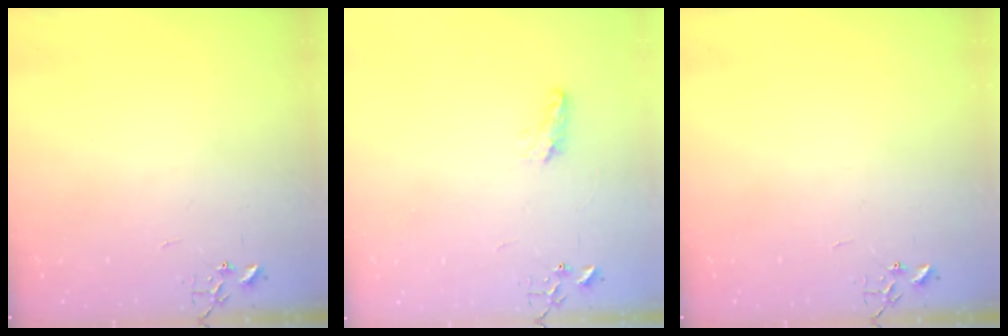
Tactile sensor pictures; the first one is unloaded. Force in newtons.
{"total": 6.5, "press": 6.4, "slide": 0.7}
{"total": 0.0}